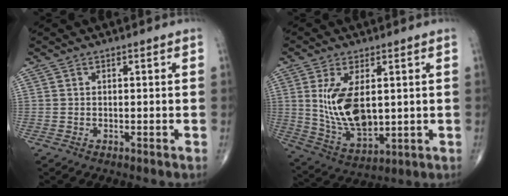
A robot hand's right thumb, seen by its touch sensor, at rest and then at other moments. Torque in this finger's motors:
{"motor_torque": [0.06, 0.39, 1.18, 0.09, 0.15]}